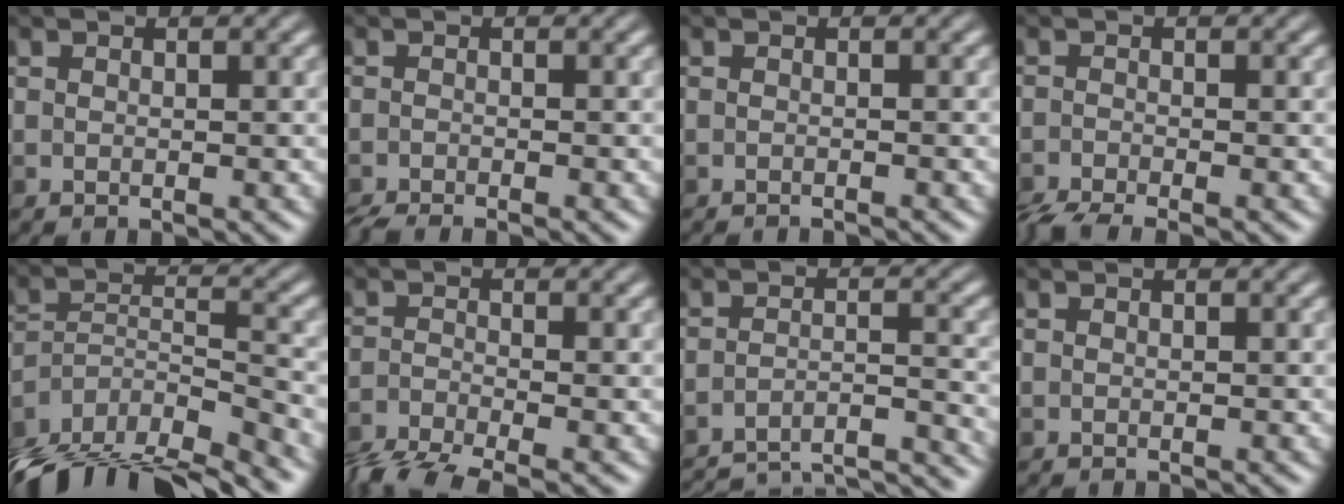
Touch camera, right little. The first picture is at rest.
{"total": 2.8, "force": [-2.3, 0.8, 1.4], "torque": [-0.027, -0.008, -0.037]}
{"total": 0.8, "force": [-0.8, 0.0, 0.0], "torque": [0.006, -0.003, -0.011]}
{"total": 4.7, "force": [-3.6, 1.6, 2.5], "torque": [-0.056, -0.017, -0.063]}
{"total": 12.2, "force": [-11.0, 3.4, 4.2], "torque": [-0.079, -0.008, -0.173]}
{"total": 5.6, "force": [-4.6, 1.5, 2.9], "torque": [-0.067, -0.018, -0.094]}
{"total": 14.1, "force": [-13.3, 3.7, 2.9], "torque": [-0.023, -0.003, -0.152]}
{"total": 0.0}